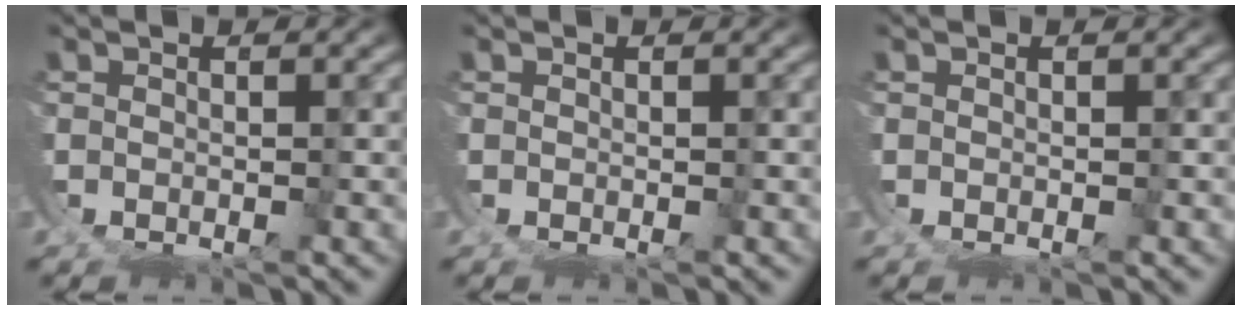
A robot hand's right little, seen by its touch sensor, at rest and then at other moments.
{"total": 0.0}
{"total": 0.0}